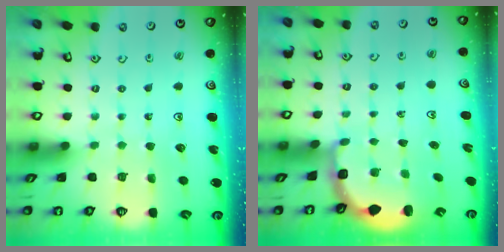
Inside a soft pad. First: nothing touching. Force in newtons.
{"total": 2.8, "press": 2.4, "slide": 1.4}